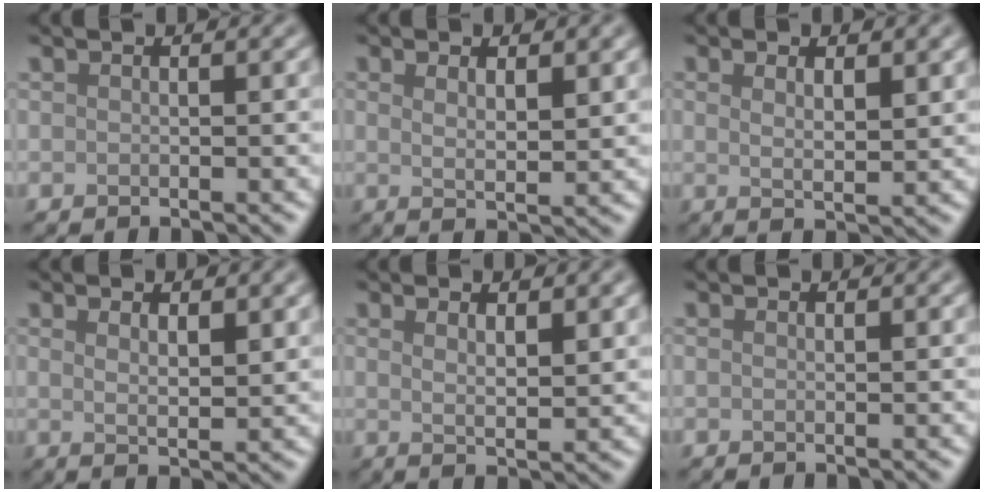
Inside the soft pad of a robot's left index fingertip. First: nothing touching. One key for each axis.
{"total": 3.2, "fx": 1.4, "fy": 0.9, "fz": 2.8, "tx": -0.040, "ty": -0.003, "tz": 0.021}
{"total": 2.9, "fx": 1.3, "fy": 0.8, "fz": 2.4, "tx": -0.036, "ty": -0.001, "tz": 0.020}
{"total": 3.1, "fx": 1.4, "fy": 0.9, "fz": 2.7, "tx": -0.040, "ty": -0.003, "tz": 0.024}
{"total": 3.4, "fx": 1.5, "fy": 0.9, "fz": 2.9, "tx": -0.041, "ty": -0.003, "tz": 0.022}
{"total": 0.0}